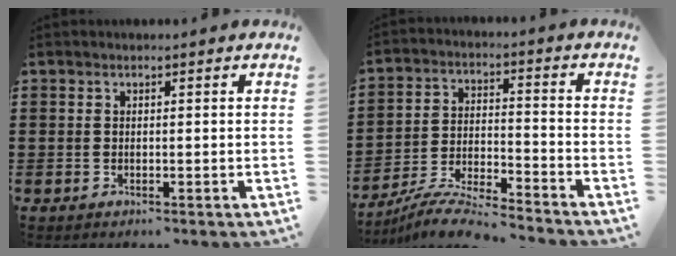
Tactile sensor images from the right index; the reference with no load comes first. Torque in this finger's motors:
{"motor_torque": [0.01, 0.16, 0.03, 0.01]}